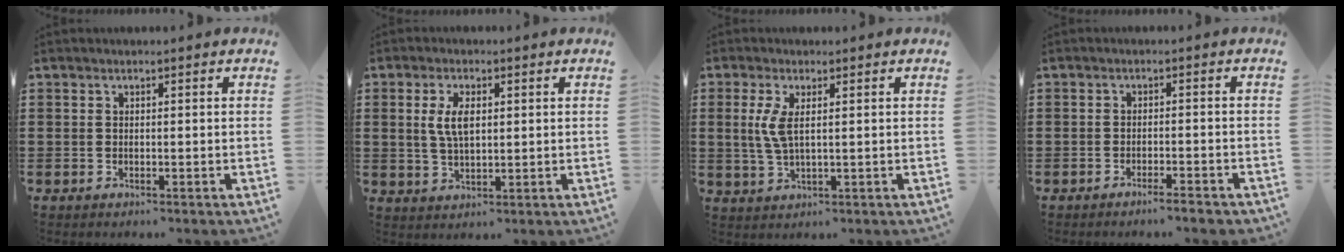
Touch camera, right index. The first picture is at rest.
{"total": 5.3, "force": [1.1, 2.3, 4.6], "torque": [-0.096, 0.010, 0.017]}
{"total": 4.3, "force": [1.0, 1.4, 3.9], "torque": [-0.095, -0.001, 0.011]}
{"total": 2.3, "force": [-2.0, -0.1, 1.2], "torque": [-0.019, 0.001, -0.037]}